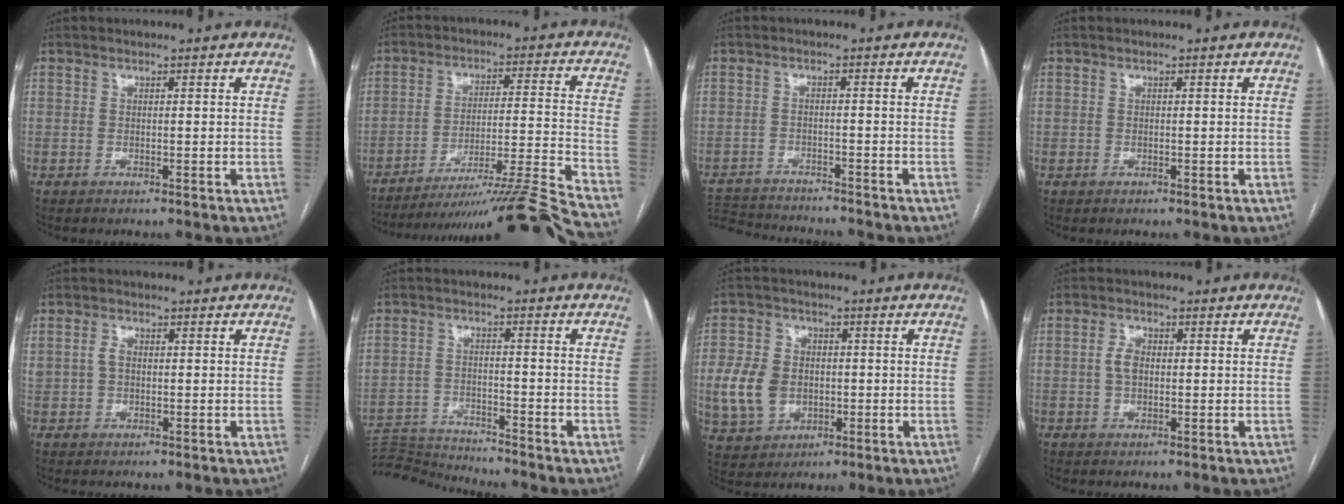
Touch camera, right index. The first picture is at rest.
{"total": 22.5, "force": [-20.4, -4.2, 8.7], "torque": [-0.083, -0.023, -0.299]}
{"total": 11.1, "force": [-10.7, 1.0, 2.7], "torque": [-0.052, 0.004, -0.164]}
{"total": 0.0}
{"total": 2.7, "force": [0.3, 1.9, 1.9], "torque": [-0.049, 0.016, 0.008]}
{"total": 8.4, "force": [-8.2, -1.4, 0.1], "torque": [0.000, -0.002, -0.148]}
{"total": 10.0, "force": [-1.0, 7.9, 6.0], "torque": [-0.140, 0.016, -0.006]}
{"total": 3.0, "force": [0.1, 1.8, 2.4], "torque": [-0.051, 0.010, 0.001]}